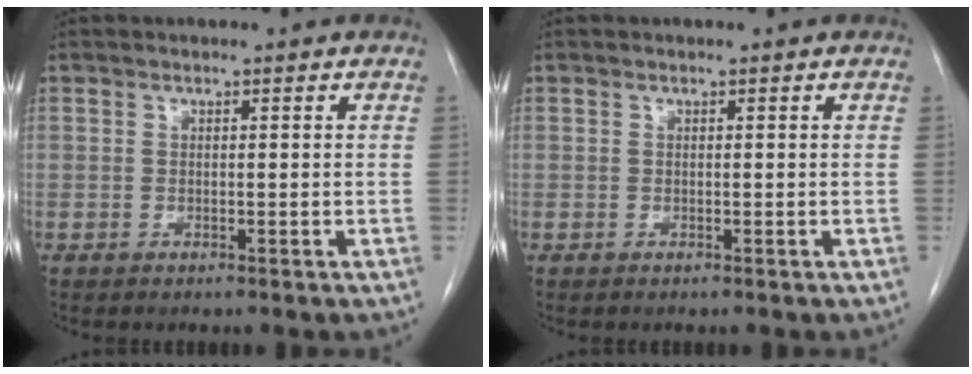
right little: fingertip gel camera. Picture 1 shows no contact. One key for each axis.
{"total": 0.0}